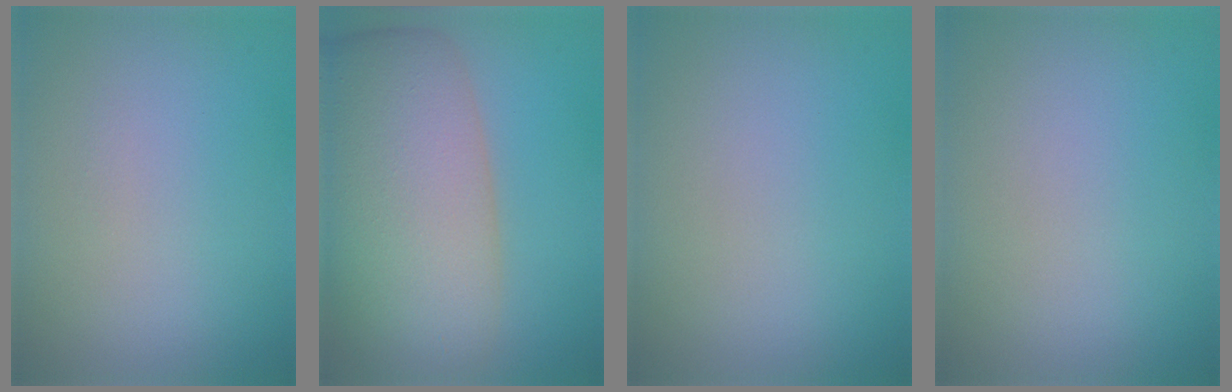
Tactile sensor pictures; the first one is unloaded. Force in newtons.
{"total": 11.9, "press": 11.9, "slide": 0.8}
{"total": 0.0}
{"total": 0.0}